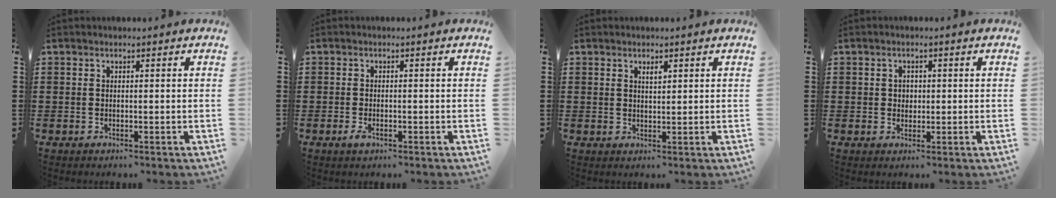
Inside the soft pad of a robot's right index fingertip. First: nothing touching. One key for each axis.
{"total": 1.2, "fx": -0.5, "fy": 0.6, "fz": 1.0, "tx": -0.026, "ty": -0.004, "tz": -0.011}
{"total": 1.4, "fx": 0.9, "fy": 0.5, "fz": 0.9, "tx": -0.019, "ty": 0.003, "tz": 0.016}
{"total": 1.5, "fx": 0.2, "fy": 1.4, "fz": 0.6, "tx": -0.016, "ty": 0.008, "tz": 0.003}